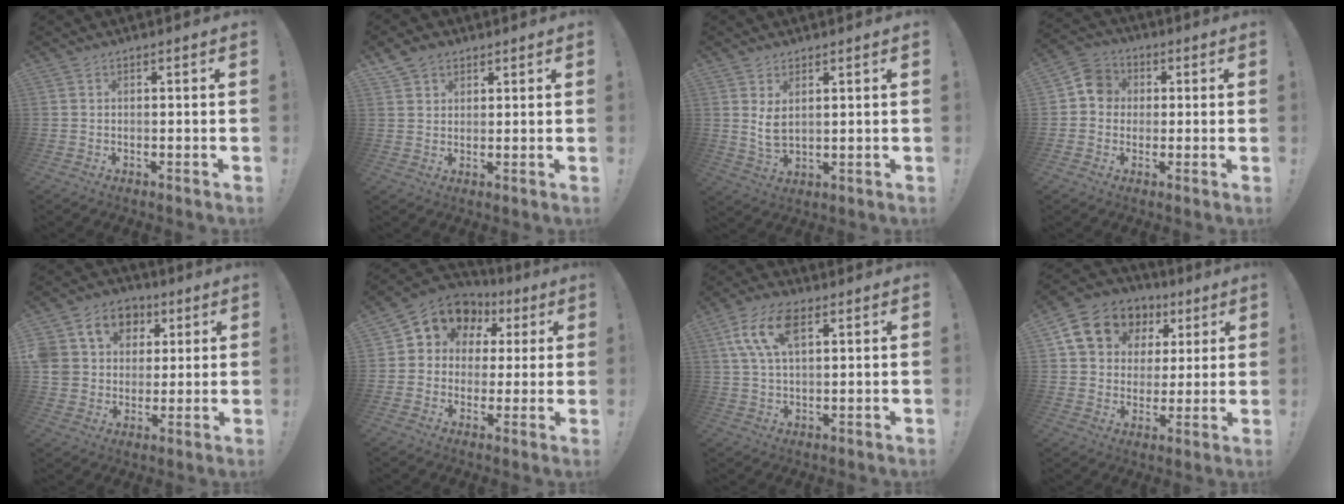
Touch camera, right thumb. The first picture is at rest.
{"total": 4.6, "force": [3.1, 3.2, 1.2], "torque": [-0.025, -0.010, 0.060]}
{"total": 5.5, "force": [2.3, 2.5, 4.4], "torque": [-0.089, -0.016, 0.039]}
{"total": 7.4, "force": [0.3, 7.0, 2.6], "torque": [-0.035, 0.018, 0.008]}
{"total": 13.7, "force": [4.7, 11.5, 5.6], "torque": [-0.093, -0.015, 0.098]}
{"total": 10.5, "force": [4.6, 8.5, 4.2], "torque": [-0.058, -0.032, 0.086]}
{"total": 12.0, "force": [4.8, 6.1, 9.2], "torque": [-0.176, -0.003, 0.089]}
{"total": 14.1, "force": [6.0, 11.4, 5.6], "torque": [-0.085, -0.021, 0.124]}